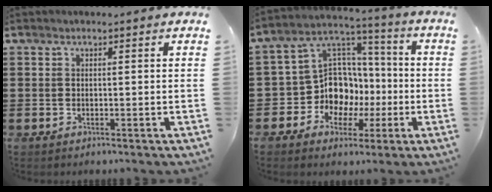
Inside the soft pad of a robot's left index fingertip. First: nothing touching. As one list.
[{"total": 11.8, "force": [-2.8, 10.4, 4.8], "torque": [-0.127, 0.004, -0.046]}]